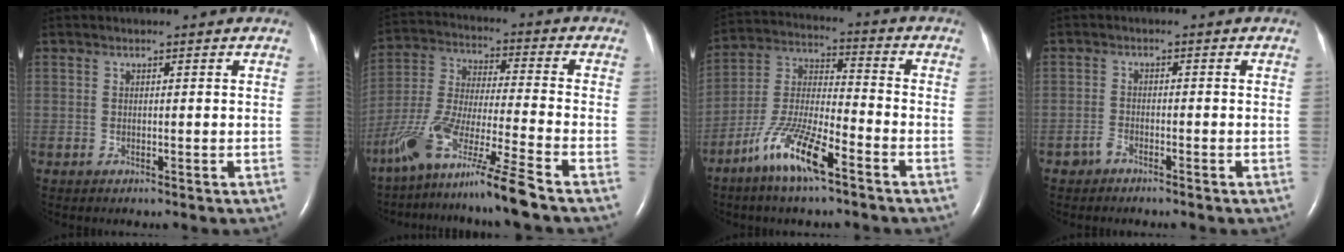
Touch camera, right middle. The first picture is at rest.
{"total": 13.4, "force": [-9.7, -1.2, 9.2], "torque": [-0.197, -0.029, -0.184]}
{"total": 12.0, "force": [-7.3, 2.1, 9.2], "torque": [-0.197, -0.010, -0.140]}
{"total": 1.5, "force": [-1.3, 0.7, 0.4], "torque": [-0.012, 0.001, -0.024]}